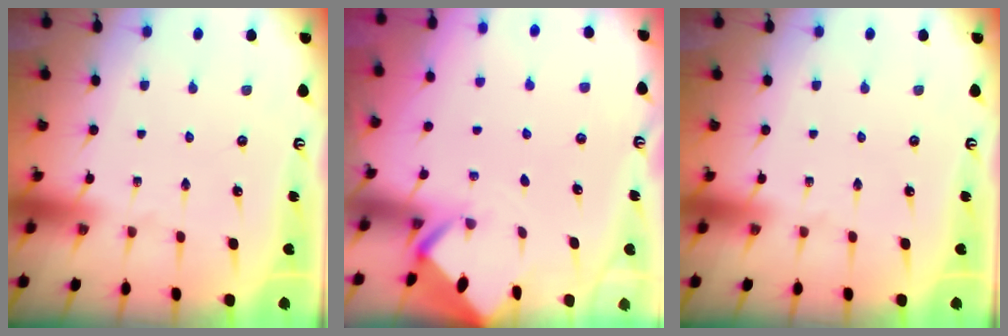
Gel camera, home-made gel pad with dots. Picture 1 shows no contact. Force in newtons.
{"total": 2.0, "press": 2.0, "slide": 0.0}
{"total": 0.0}